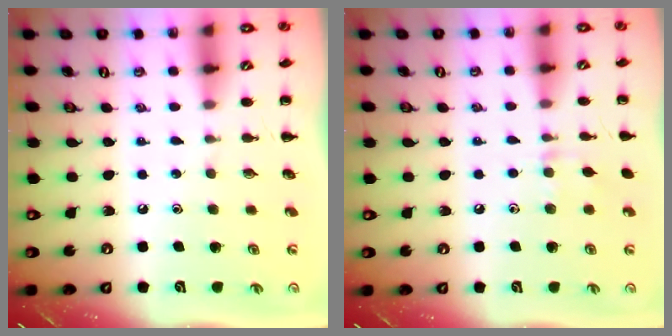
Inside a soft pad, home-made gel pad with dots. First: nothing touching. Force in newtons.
{"total": 6.3, "press": 6.0, "slide": 1.8}